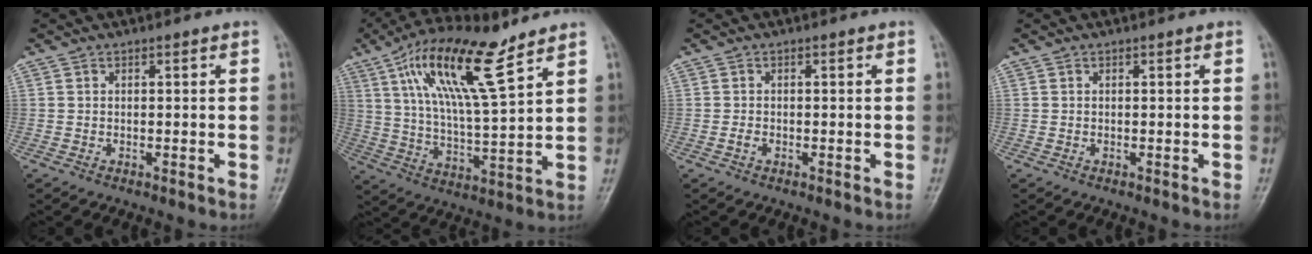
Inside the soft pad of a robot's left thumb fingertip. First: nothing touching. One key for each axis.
{"total": 16.9, "fx": 9.5, "fy": 4.0, "fz": 13.4, "tx": -0.243, "ty": -0.031, "tz": 0.180}
{"total": 0.9, "fx": -0.4, "fy": 0.6, "fz": 0.6, "tx": -0.012, "ty": 0.000, "tz": -0.009}
{"total": 0.0}